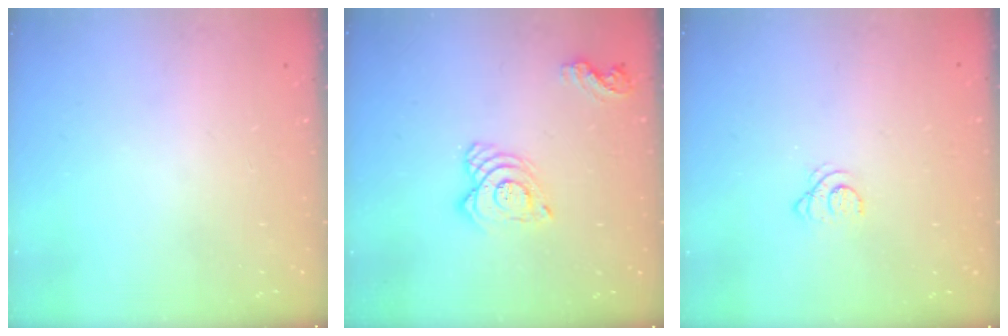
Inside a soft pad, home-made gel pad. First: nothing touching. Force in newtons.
{"total": 11.1, "press": 11.1, "slide": 1.1}
{"total": 2.1, "press": 2.1, "slide": 0.2}